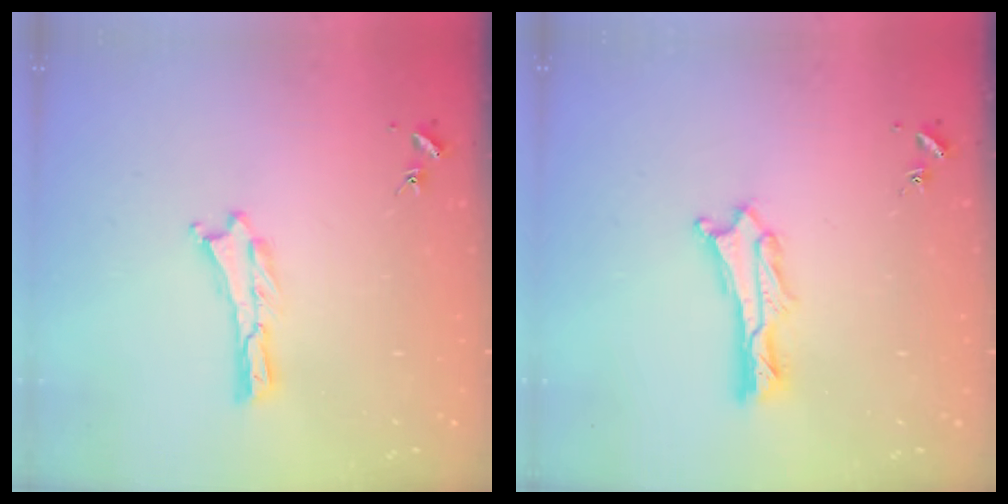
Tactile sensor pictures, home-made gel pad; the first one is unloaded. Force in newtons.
{"total": 1.1, "press": 1.1, "slide": 0.2}